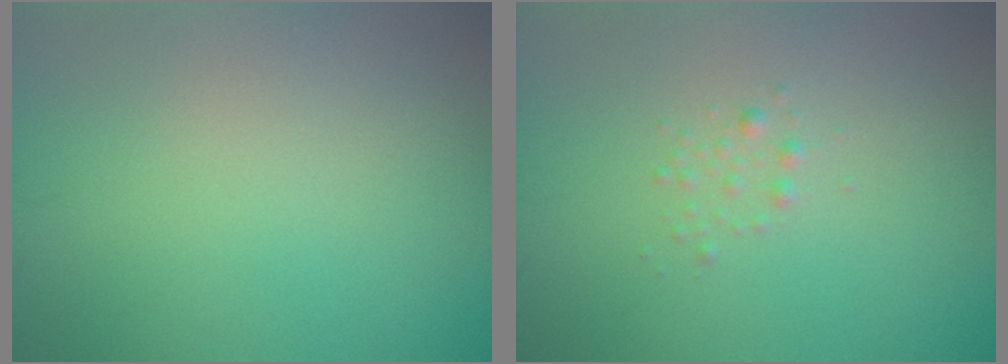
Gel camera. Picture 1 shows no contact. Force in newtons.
{"total": 0.8, "press": 0.8, "slide": 0.0}